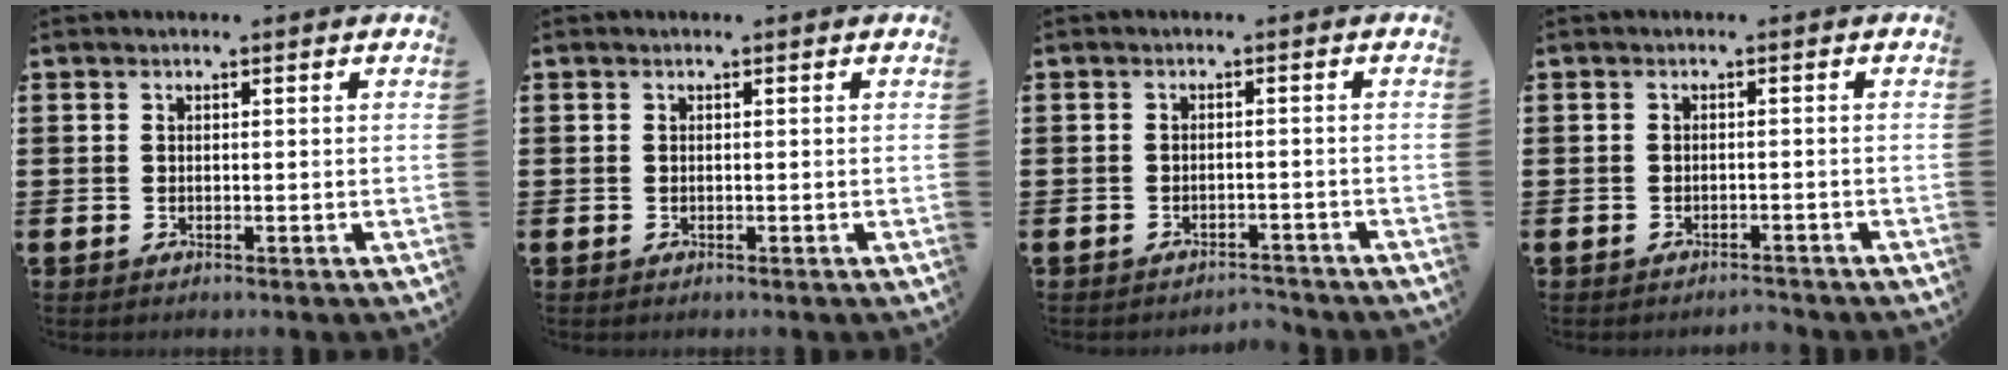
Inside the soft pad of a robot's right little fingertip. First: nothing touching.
{"total": 0.0}
{"total": 1.7, "force": [-1.7, 0.0, 0.0], "torque": [-0.005, 0.003, -0.036]}
{"total": 1.1, "force": [-1.1, 0.0, 0.0], "torque": [-0.003, 0.002, -0.023]}